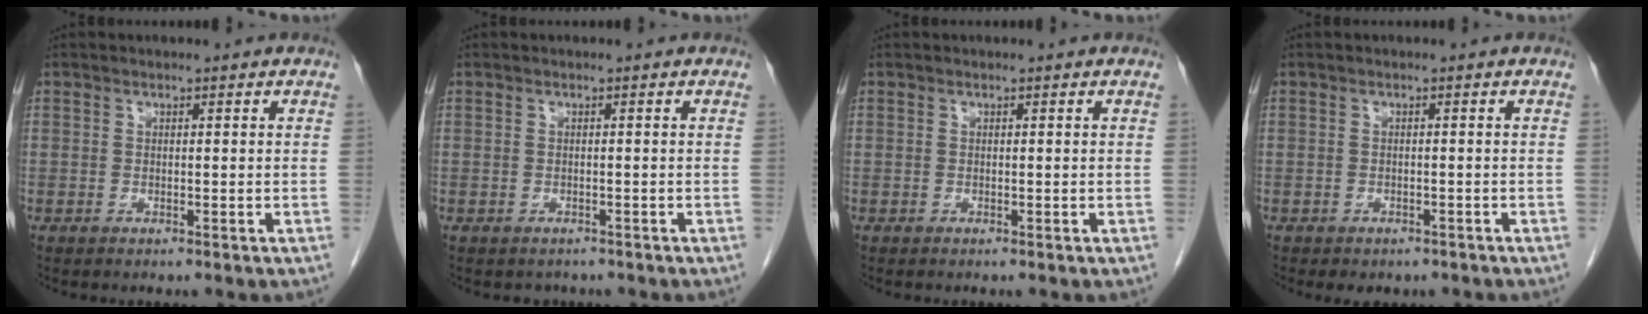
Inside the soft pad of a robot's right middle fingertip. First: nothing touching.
{"total": 1.5, "force": [-1.2, 0.9, 0.0], "torque": [-0.005, -0.001, -0.016]}
{"total": 0.0}
{"total": 3.2, "force": [-2.6, 1.7, 1.0], "torque": [-0.010, -0.001, -0.027]}